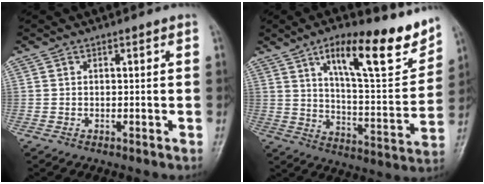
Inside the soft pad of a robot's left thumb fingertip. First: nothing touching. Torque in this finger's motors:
{"motor_torque": [1.49, 1.39, 1.51, -1.27, 0.11]}